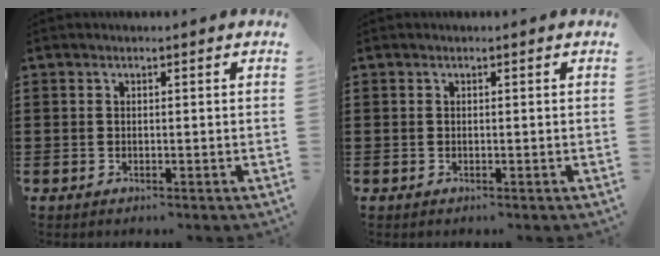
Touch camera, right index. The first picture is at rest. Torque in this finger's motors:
{"motor_torque": [-0.01, 0.00, 0.00, -0.01]}